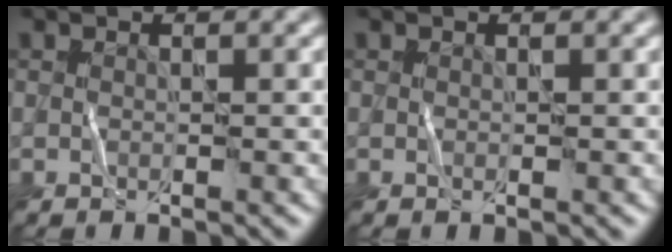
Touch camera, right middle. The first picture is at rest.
{"total": 0.0}